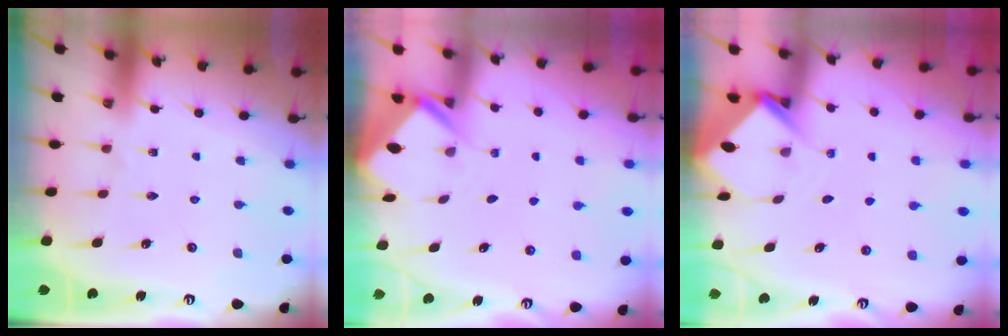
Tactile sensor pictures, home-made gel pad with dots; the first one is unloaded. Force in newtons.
{"total": 2.4, "press": 2.4, "slide": 0.1}
{"total": 3.6, "press": 3.6, "slide": 0.3}